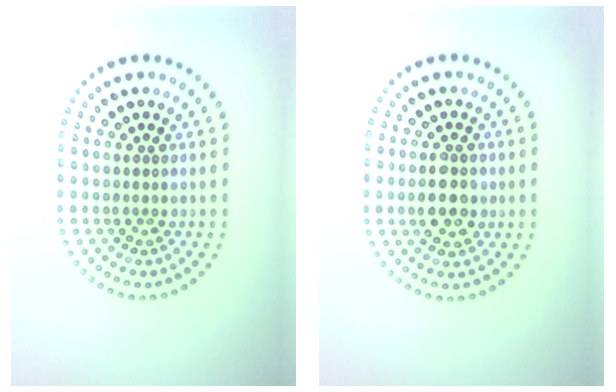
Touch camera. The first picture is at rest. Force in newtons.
{"total": 3.4, "press": 3.4, "slide": 0.1}